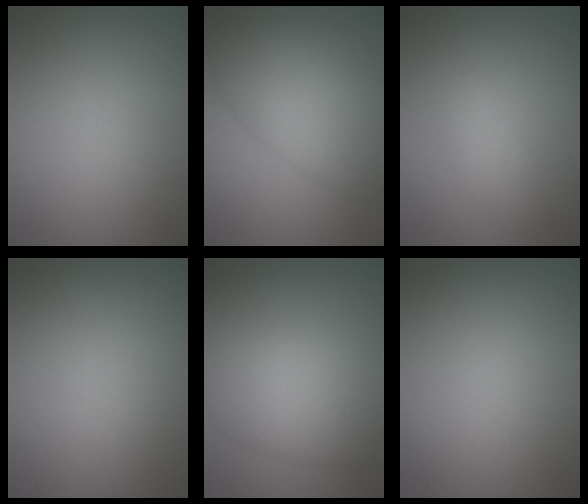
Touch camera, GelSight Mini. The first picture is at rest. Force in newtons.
{"total": 8.8, "press": 8.8, "slide": 0.3}
{"total": 1.6, "press": 1.6, "slide": 0.1}
{"total": 0.0}
{"total": 5.9, "press": 5.9, "slide": 0.2}
{"total": 0.0}